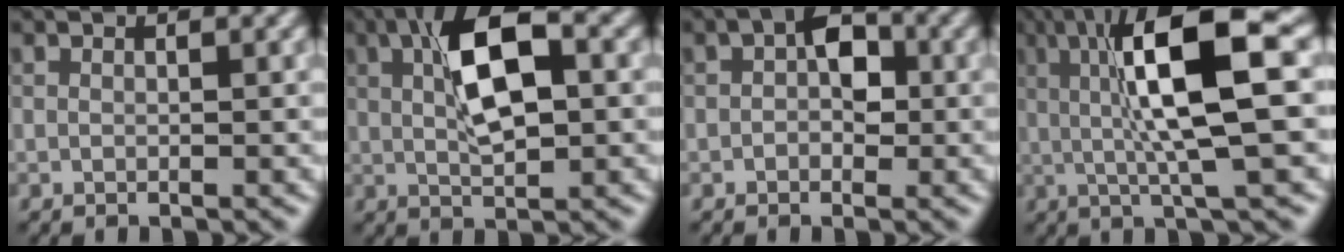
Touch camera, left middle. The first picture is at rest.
{"total": 6.9, "force": [1.6, 2.6, 6.2], "torque": [-0.110, 0.013, 0.026]}
{"total": 3.6, "force": [0.4, 2.3, 2.7], "torque": [-0.038, 0.011, 0.000]}
{"total": 9.8, "force": [1.5, 1.9, 9.5], "torque": [-0.156, 0.007, 0.029]}